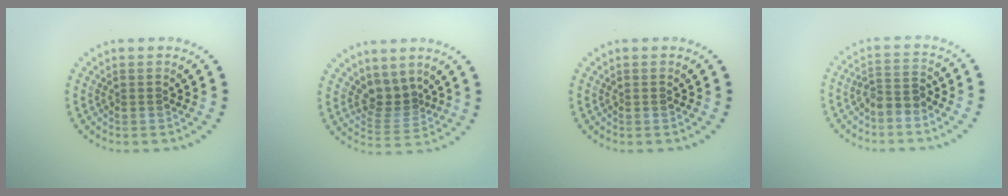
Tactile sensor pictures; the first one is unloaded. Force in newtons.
{"total": 2.6, "press": 1.8, "slide": 1.9}
{"total": 0.0}
{"total": 2.2, "press": 1.8, "slide": 1.2}